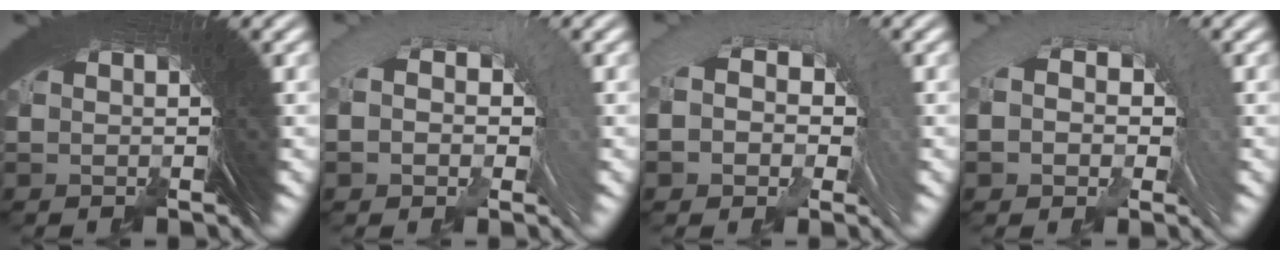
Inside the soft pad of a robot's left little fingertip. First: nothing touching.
{"total": 3.2, "force": [0.2, 1.8, 2.7], "torque": [-0.046, 0.025, -0.010]}
{"total": 4.6, "force": [0.2, 3.0, 3.5], "torque": [-0.063, 0.019, -0.012]}
{"total": 3.8, "force": [0.2, 2.3, 3.0], "torque": [-0.055, 0.021, -0.010]}